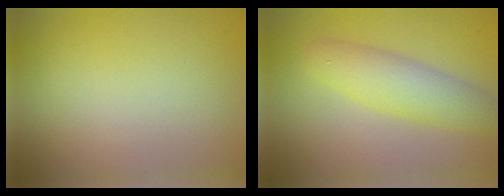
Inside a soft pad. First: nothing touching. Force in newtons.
{"total": 4.3, "press": 4.3, "slide": 0.1}